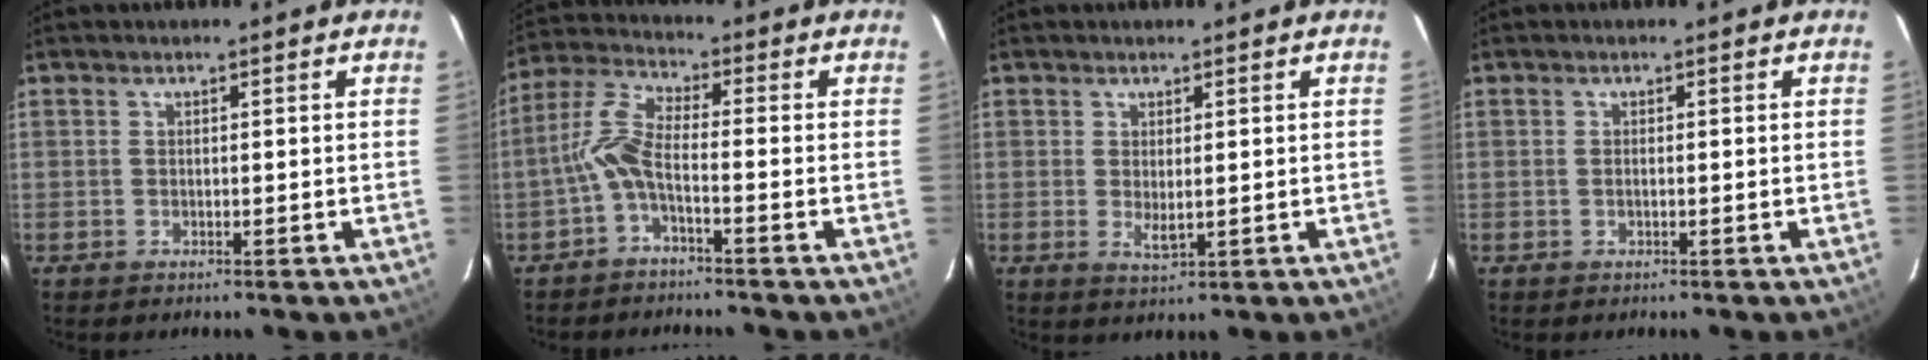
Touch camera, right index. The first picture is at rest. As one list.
[{"total": 6.0, "force": [-2.4, 1.2, 5.4], "torque": [-0.133, 0.015, -0.052]}, {"total": 2.8, "force": [0.0, 1.1, 2.6], "torque": [-0.046, -0.007, 0.003]}, {"total": 0.6, "force": [-0.1, 0.2, 0.6], "torque": [-0.013, 0.001, -0.003]}]